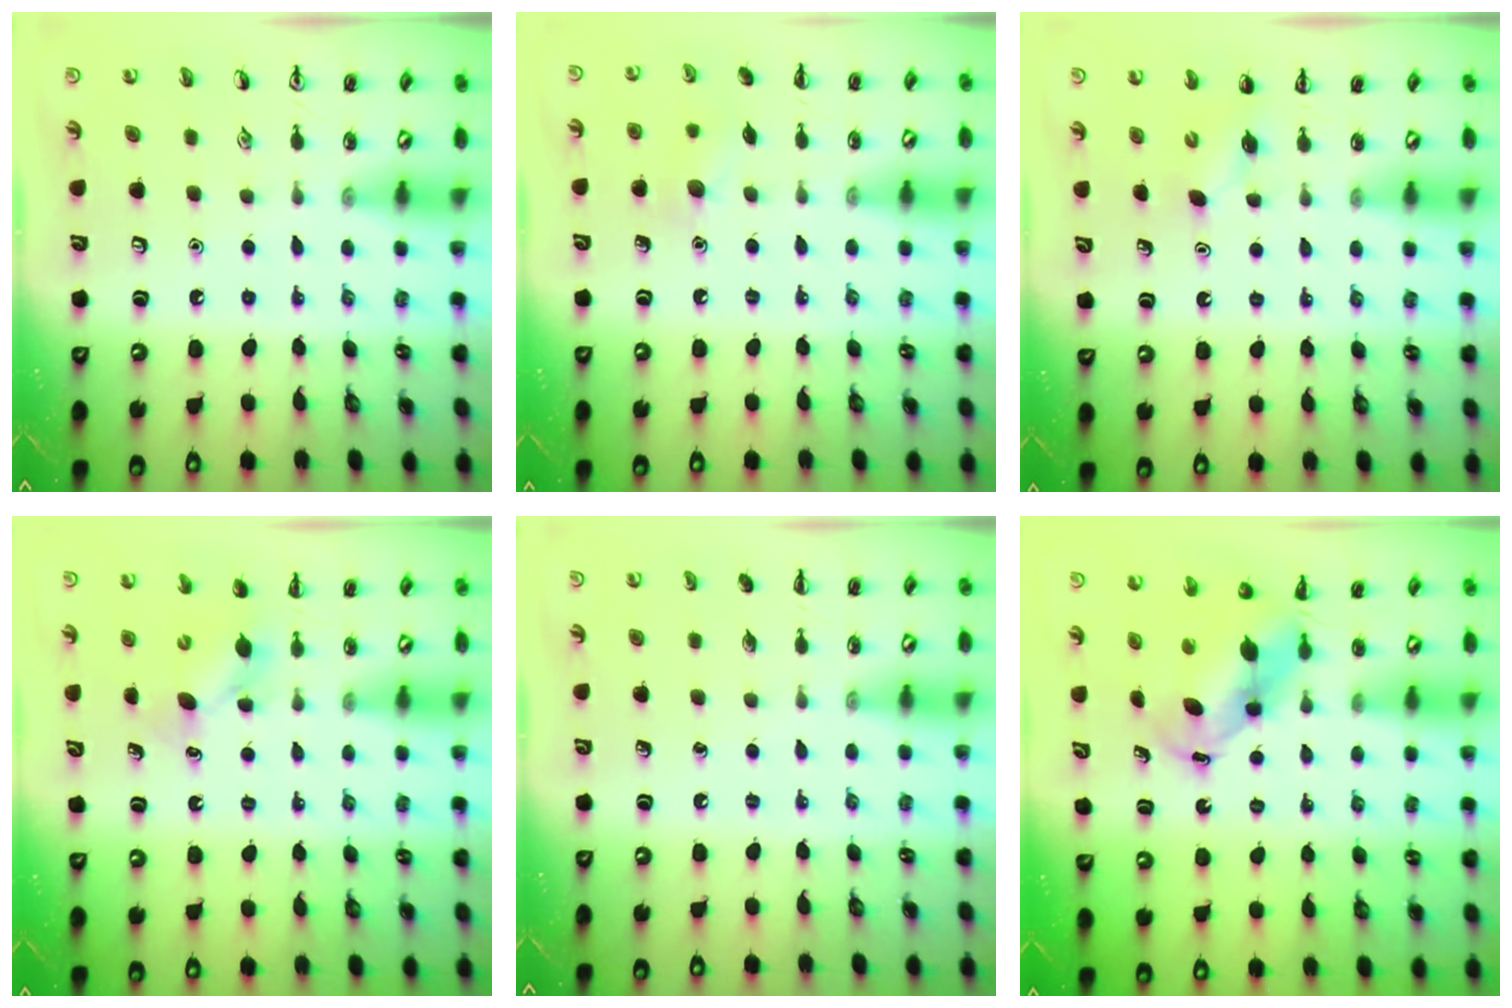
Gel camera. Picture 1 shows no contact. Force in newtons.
{"total": 8.3, "press": 8.1, "slide": 1.8}
{"total": 2.3, "press": 2.2, "slide": 0.7}
{"total": 3.9, "press": 3.8, "slide": 1.0}
{"total": 0.0}
{"total": 6.0, "press": 5.7, "slide": 1.9}